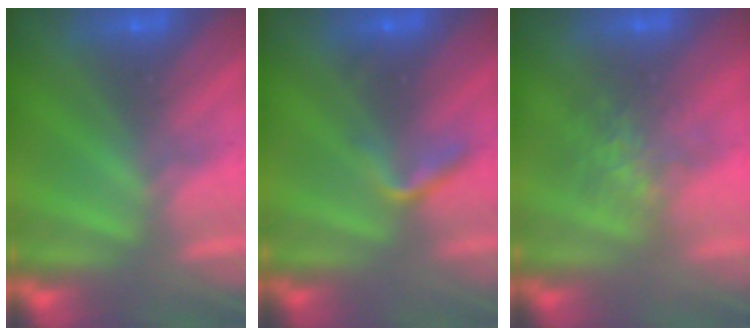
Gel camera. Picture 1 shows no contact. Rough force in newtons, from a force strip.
{"total": 2.2}
{"total": 4.5}